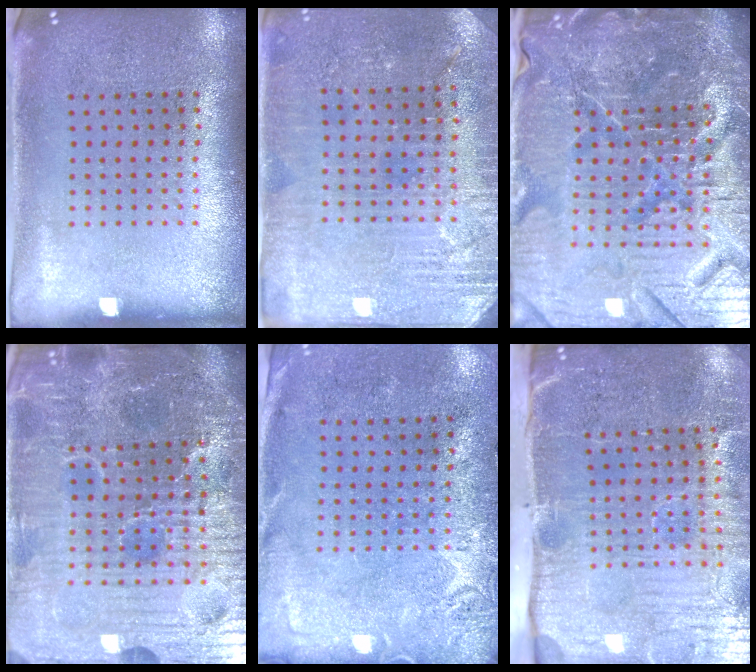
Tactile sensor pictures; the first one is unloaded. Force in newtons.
{"total": 2.9, "press": 2.9, "slide": 0.4}
{"total": 7.2, "press": 6.4, "slide": 3.4}
{"total": 7.0, "press": 6.3, "slide": 3.1}
{"total": 2.6, "press": 2.1, "slide": 1.6}
{"total": 5.2, "press": 4.3, "slide": 2.9}